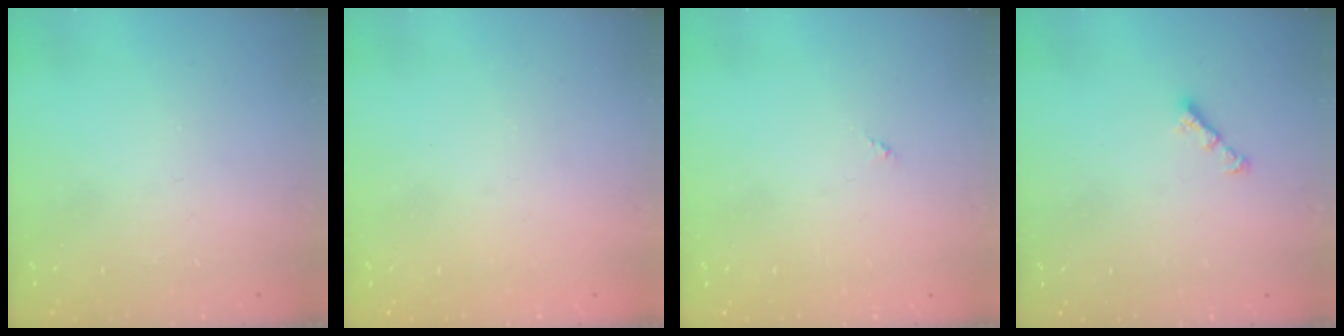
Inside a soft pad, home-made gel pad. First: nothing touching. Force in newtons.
{"total": 0.8, "press": 0.7, "slide": 0.3}
{"total": 0.0}
{"total": 2.9, "press": 2.8, "slide": 0.6}